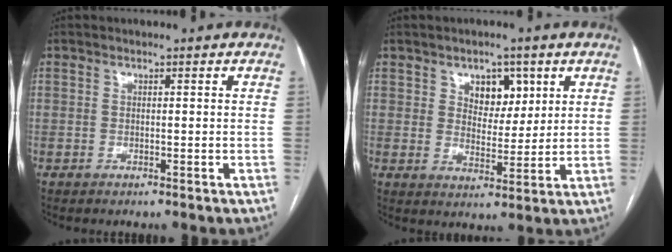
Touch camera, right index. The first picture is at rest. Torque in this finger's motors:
{"motor_torque": [0.03, 0.04, 0.06, 0.05]}